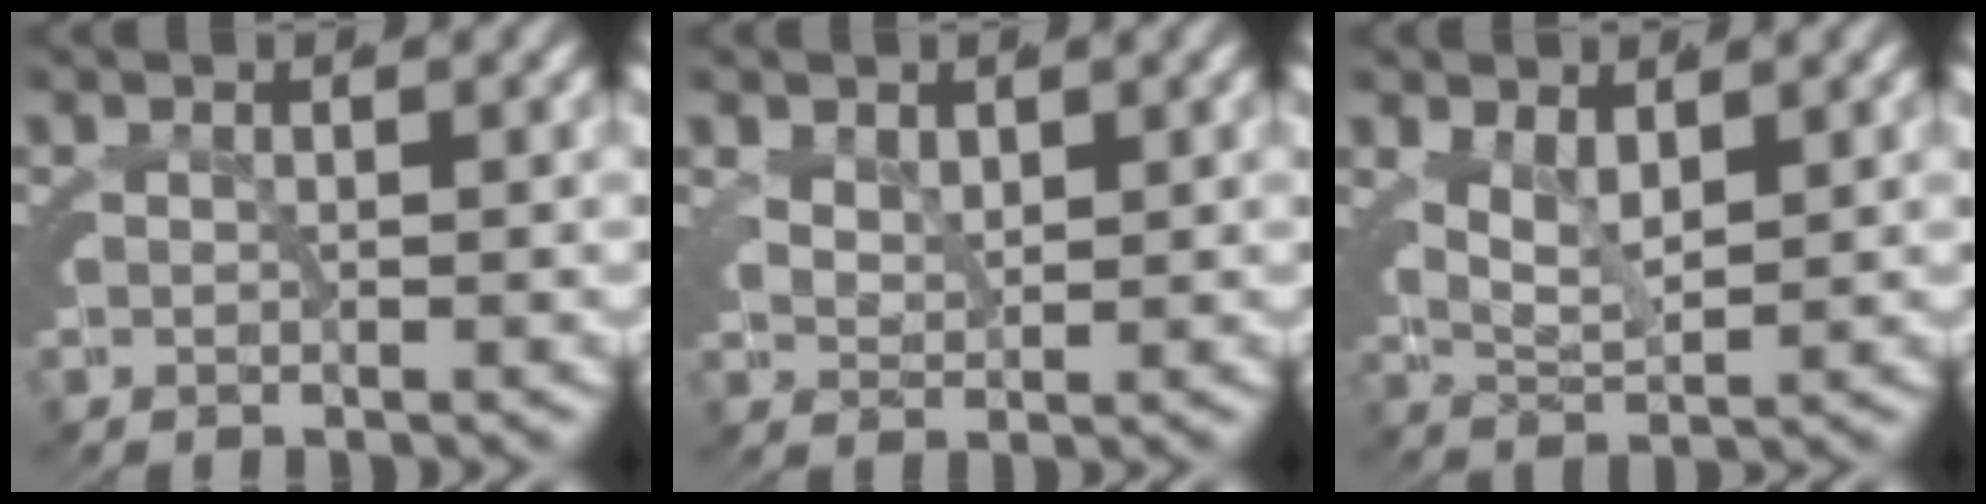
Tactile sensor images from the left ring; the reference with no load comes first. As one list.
[{"total": 1.6, "force": [0.8, 1.3, 0.0], "torque": [-0.011, -0.011, 0.018]}, {"total": 2.4, "force": [1.3, 1.6, 1.2], "torque": [-0.038, -0.007, 0.021]}]